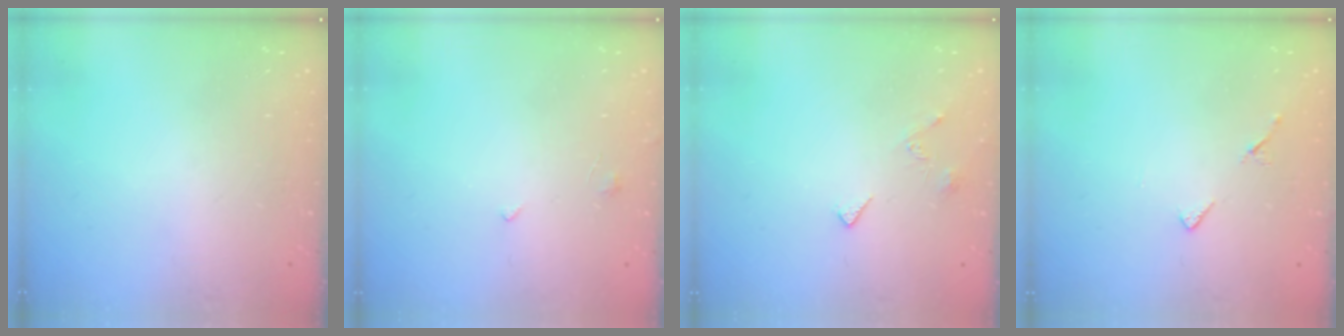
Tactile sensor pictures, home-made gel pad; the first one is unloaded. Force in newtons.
{"total": 0.9, "press": 0.8, "slide": 0.4}
{"total": 3.0, "press": 3.0, "slide": 0.7}
{"total": 6.7, "press": 6.7, "slide": 0.8}